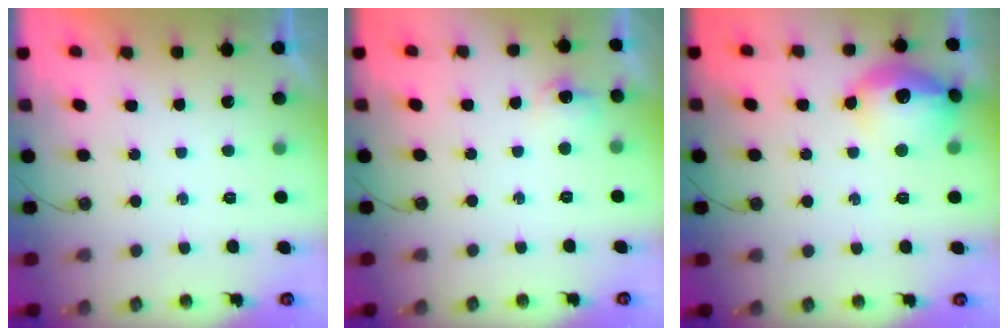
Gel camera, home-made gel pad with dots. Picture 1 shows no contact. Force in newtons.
{"total": 7.2, "press": 7.1, "slide": 1.0}
{"total": 16.1, "press": 16.0, "slide": 1.1}